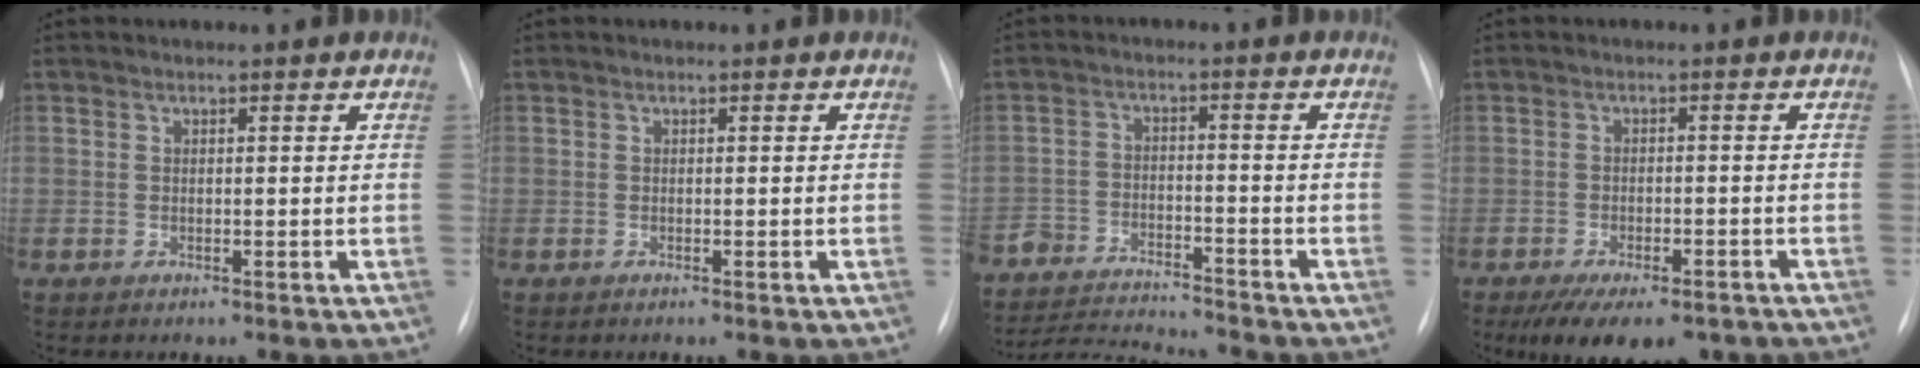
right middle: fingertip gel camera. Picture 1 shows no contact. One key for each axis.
{"total": 0.0}
{"total": 13.6, "fx": -13.2, "fy": -0.2, "fz": 3.2, "tx": -0.053, "ty": -0.003, "tz": -0.216}
{"total": 11.7, "fx": -8.7, "fy": 4.6, "fz": 6.3, "tx": -0.094, "ty": -0.009, "tz": -0.120}